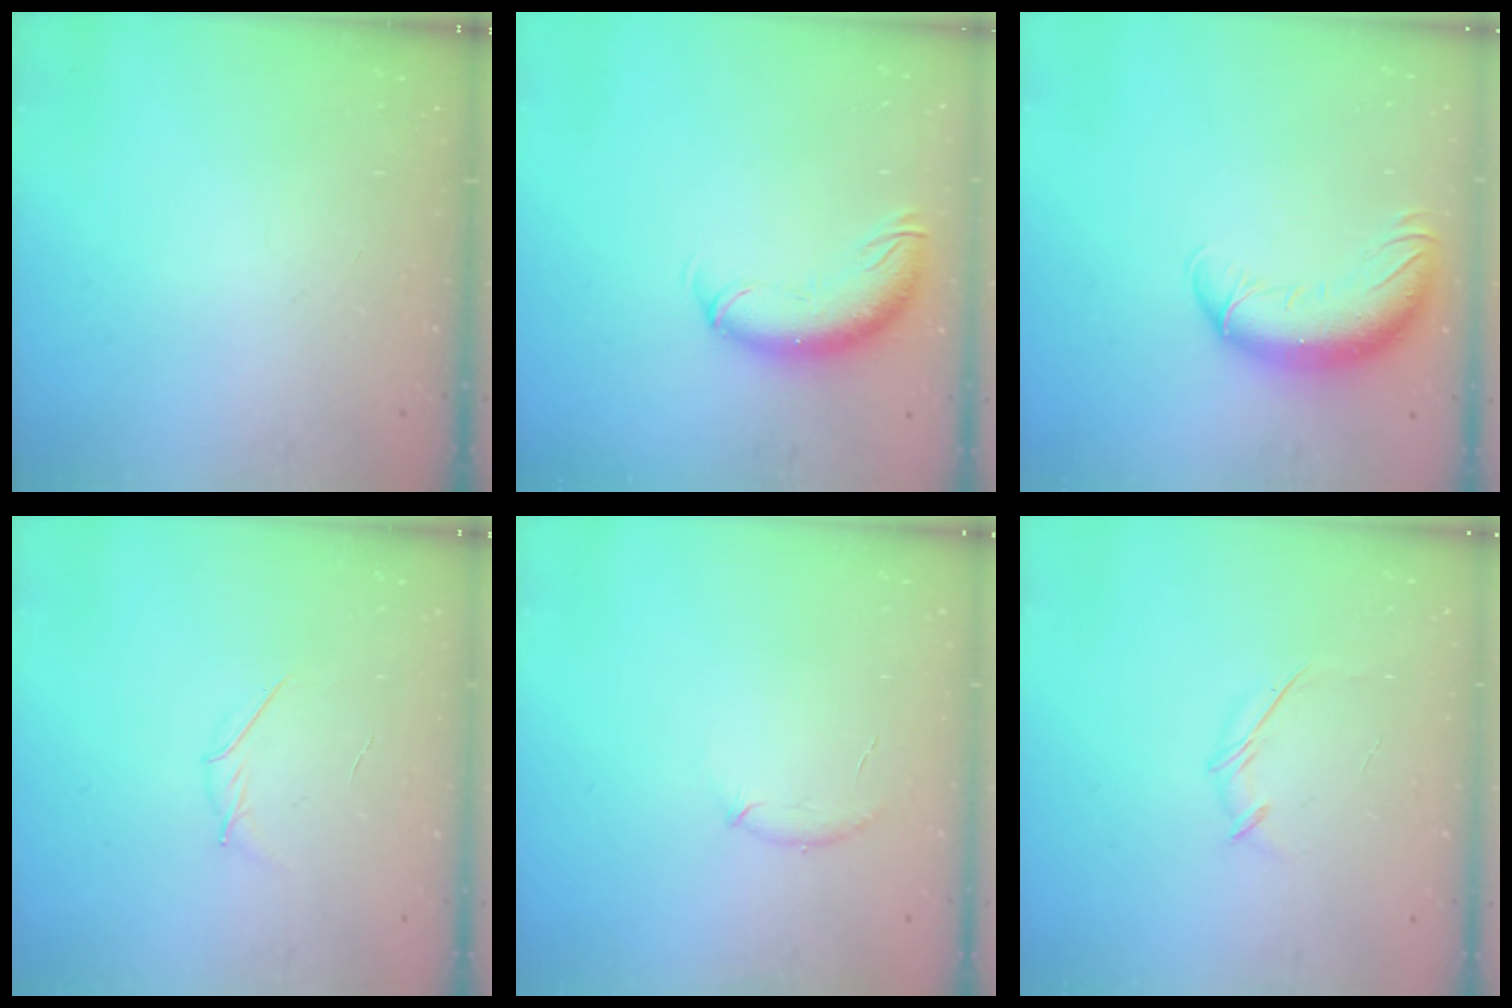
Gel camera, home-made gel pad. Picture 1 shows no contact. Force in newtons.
{"total": 10.6, "press": 10.4, "slide": 2.2}
{"total": 13.4, "press": 13.0, "slide": 3.2}
{"total": 3.3, "press": 3.2, "slide": 0.8}
{"total": 6.1, "press": 5.9, "slide": 1.4}
{"total": 3.8, "press": 3.7, "slide": 0.7}